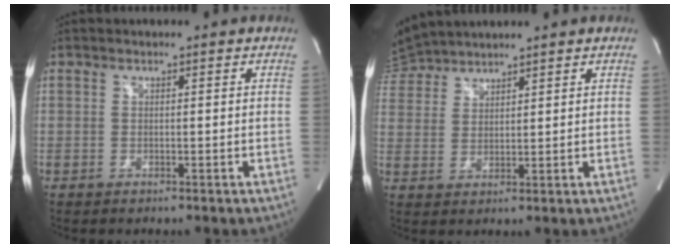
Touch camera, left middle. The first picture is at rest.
{"total": 6.8, "force": [6.7, 0.8, 1.1], "torque": [-0.039, 0.027, 0.140]}